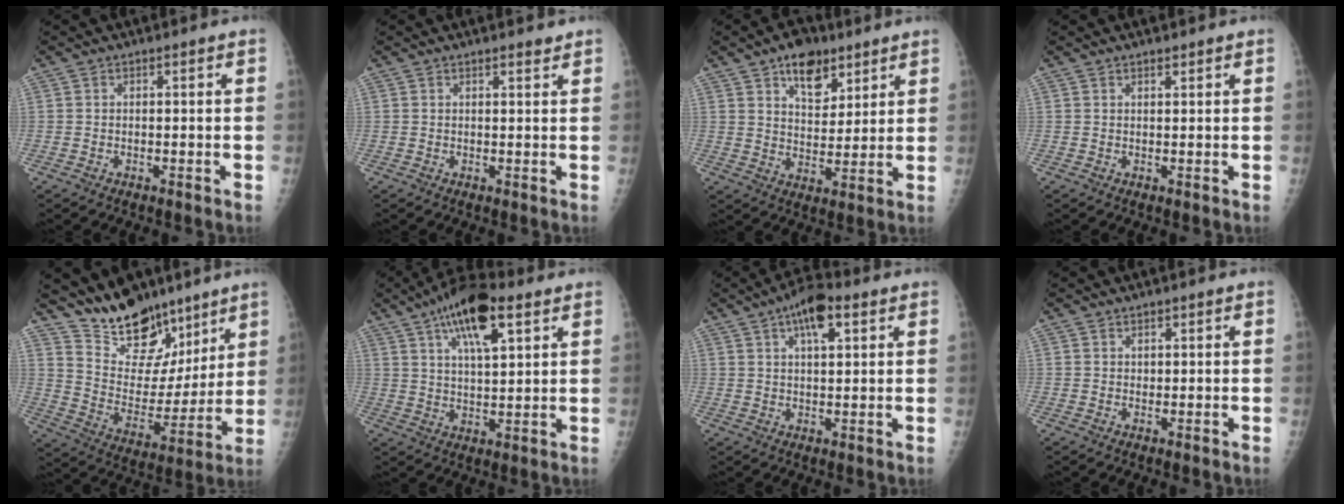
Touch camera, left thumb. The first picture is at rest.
{"total": 1.4, "force": [1.2, 0.3, 0.6], "torque": [-0.005, -0.008, 0.017]}
{"total": 9.9, "force": [6.0, 5.5, 5.6], "torque": [-0.057, -0.033, 0.098]}
{"total": 1.1, "force": [0.9, 0.3, 0.5], "torque": [-0.004, -0.005, 0.014]}
{"total": 18.4, "force": [14.2, 9.4, 7.0], "torque": [-0.051, -0.084, 0.238]}
{"total": 13.4, "force": [7.0, 4.9, 10.3], "torque": [-0.156, -0.013, 0.117]}
{"total": 8.0, "force": [3.9, 3.2, 6.2], "torque": [-0.089, -0.001, 0.059]}
{"total": 1.0, "force": [0.7, 0.6, 0.2], "torque": [0.008, -0.004, 0.009]}